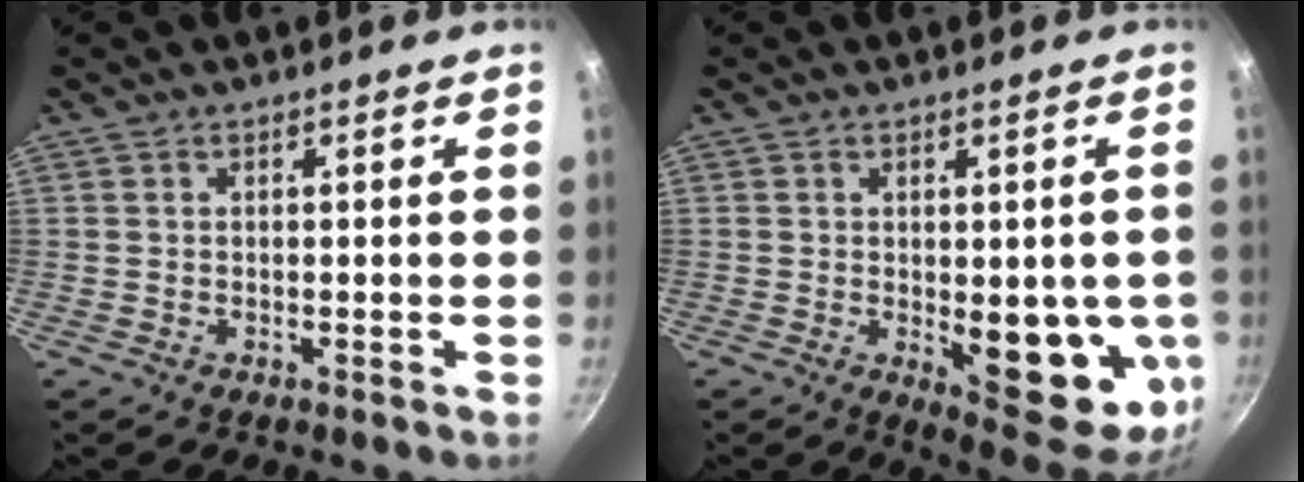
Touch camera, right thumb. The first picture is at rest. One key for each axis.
{"total": 15.8, "fx": -1.9, "fy": 6.7, "fz": 14.2, "tx": -0.128, "ty": -0.024, "tz": -0.014}